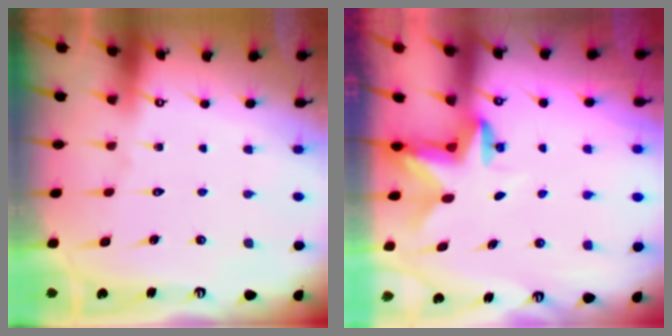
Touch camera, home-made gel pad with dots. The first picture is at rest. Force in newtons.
{"total": 2.8, "press": 2.8, "slide": 0.6}